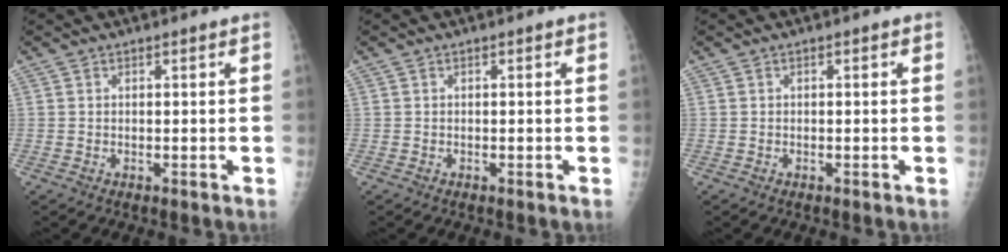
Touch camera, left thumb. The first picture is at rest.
{"total": 0.0}
{"total": 0.0}